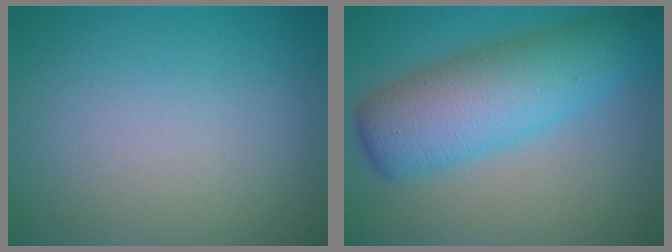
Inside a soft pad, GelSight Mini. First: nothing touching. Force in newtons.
{"total": 7.9, "press": 7.9, "slide": 0.2}